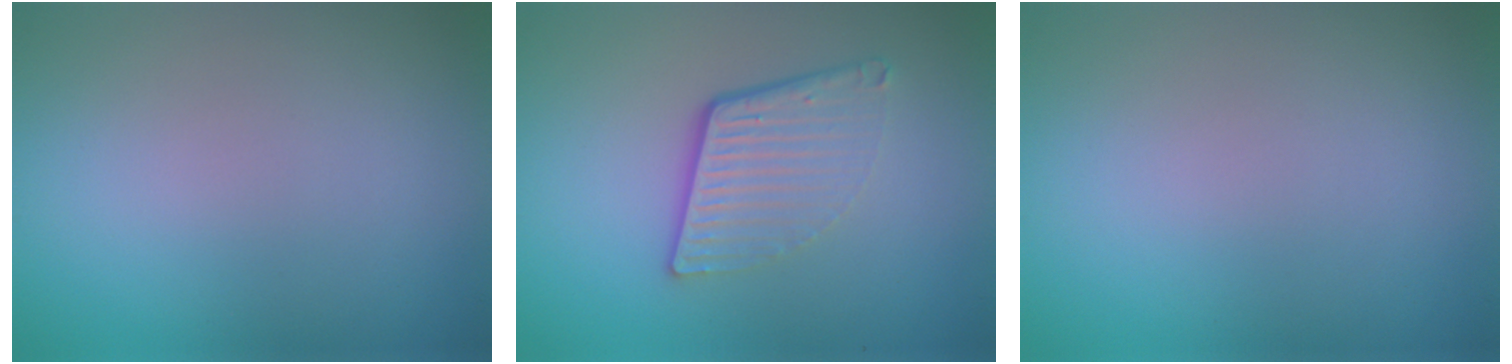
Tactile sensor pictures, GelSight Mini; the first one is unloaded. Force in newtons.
{"total": 4.4, "press": 2.9, "slide": 3.4}
{"total": 0.0}